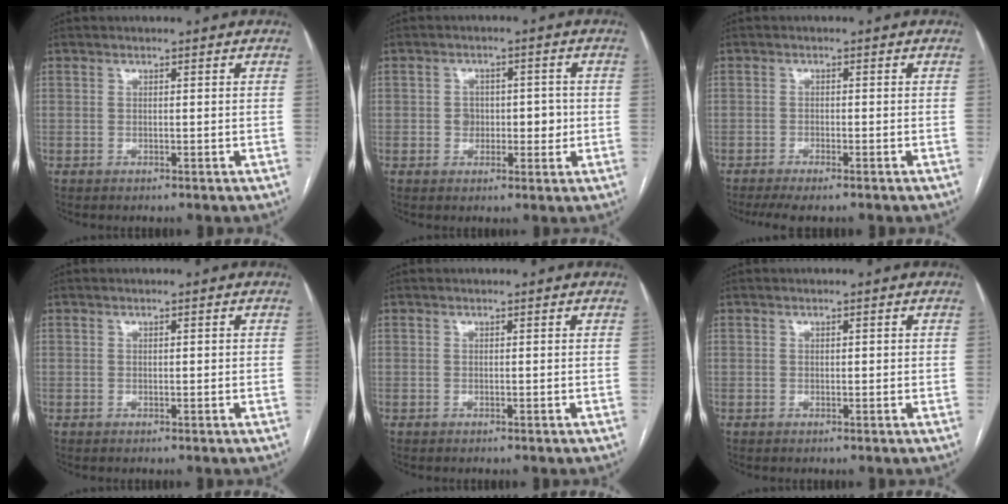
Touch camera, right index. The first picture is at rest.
{"total": 4.5, "force": [-0.3, 3.2, 3.2], "torque": [-0.033, 0.015, 0.000]}
{"total": 4.7, "force": [-3.8, 0.7, 2.7], "torque": [-0.039, -0.008, -0.060]}
{"total": 0.6, "force": [0.1, 0.2, 0.5], "torque": [-0.009, 0.001, 0.002]}
{"total": 0.0}
{"total": 1.0, "force": [0.2, 0.5, 0.8], "torque": [-0.012, 0.000, 0.003]}